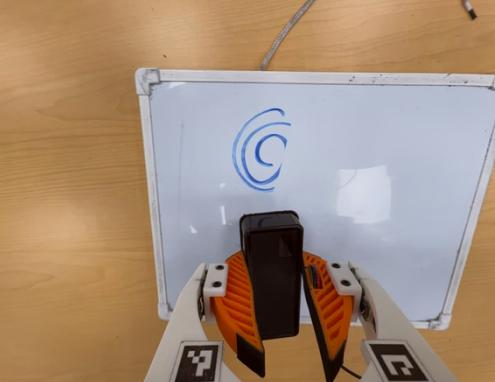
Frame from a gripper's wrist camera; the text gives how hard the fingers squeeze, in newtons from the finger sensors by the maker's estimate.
{"total": 12.2, "left": 11.3, "right": 13.2}